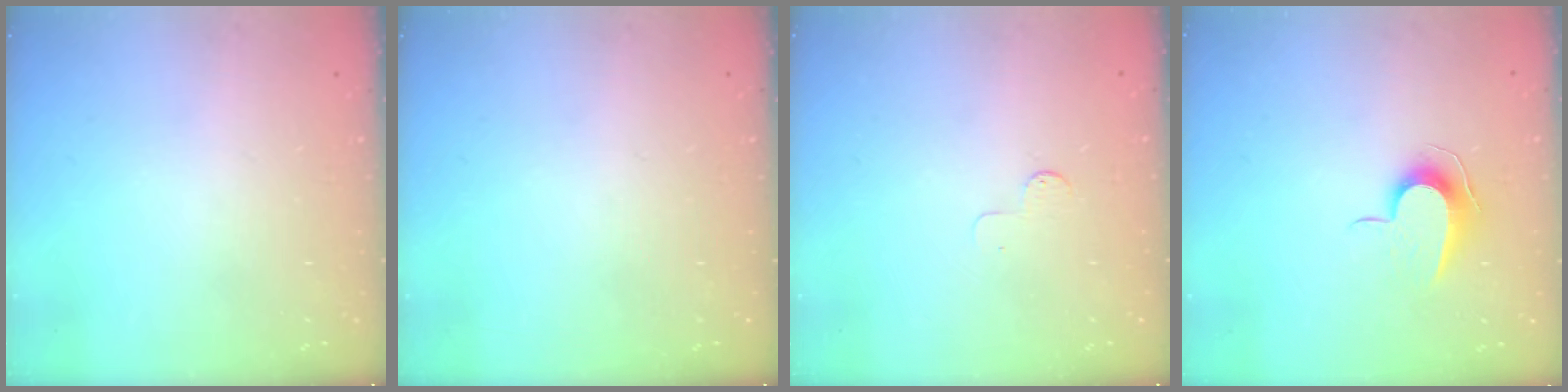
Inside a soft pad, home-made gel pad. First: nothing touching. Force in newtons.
{"total": 0.0}
{"total": 2.6, "press": 2.6, "slide": 0.3}
{"total": 8.9, "press": 8.8, "slide": 0.5}